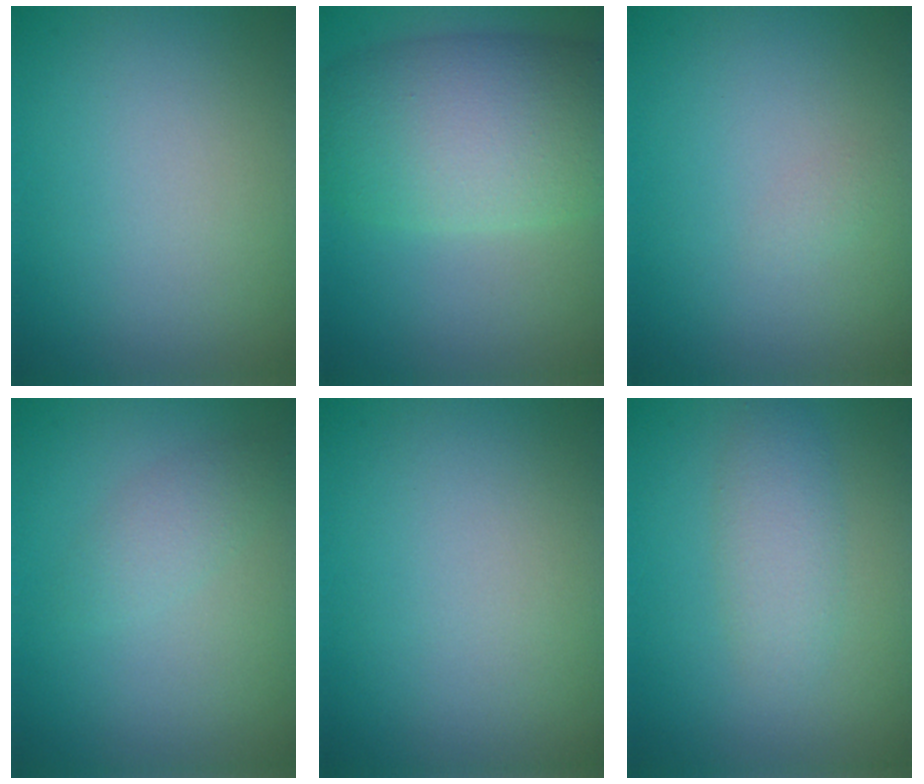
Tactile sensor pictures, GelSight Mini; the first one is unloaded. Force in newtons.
{"total": 9.8, "press": 9.8, "slide": 0.3}
{"total": 0.5, "press": 0.5, "slide": 0.0}
{"total": 1.7, "press": 1.7, "slide": 0.0}
{"total": 0.0}
{"total": 2.5, "press": 2.5, "slide": 0.0}